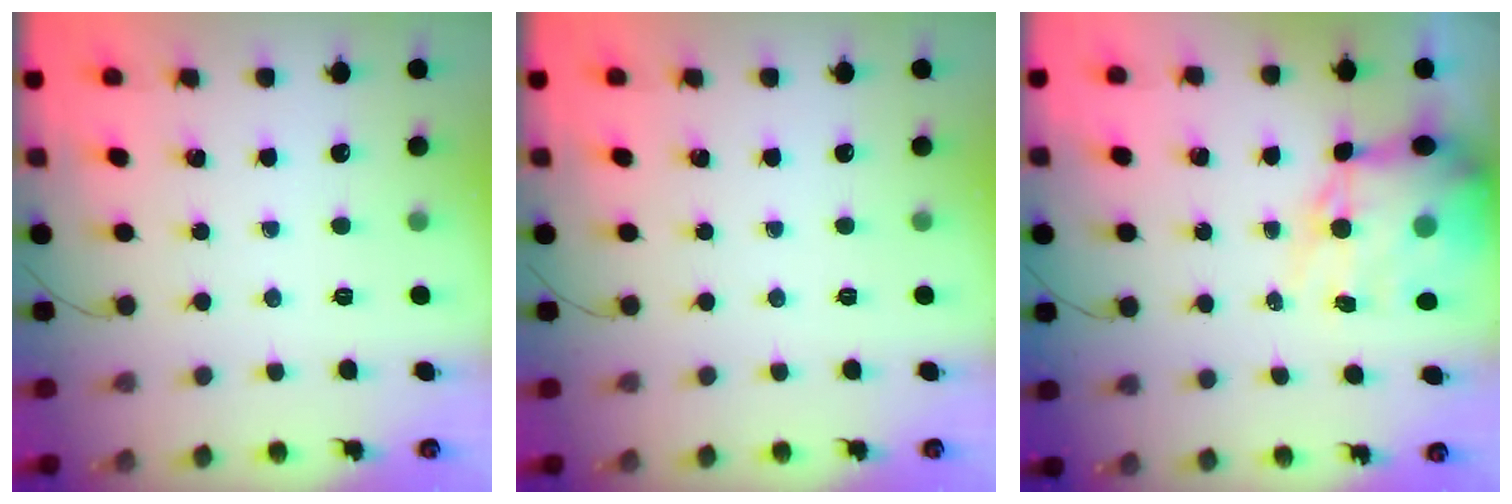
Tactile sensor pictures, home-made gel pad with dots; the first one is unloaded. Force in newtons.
{"total": 0.0}
{"total": 15.1, "press": 14.7, "slide": 3.6}